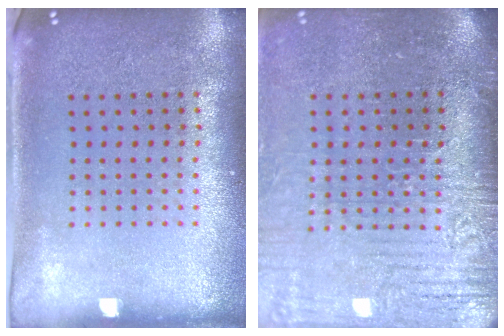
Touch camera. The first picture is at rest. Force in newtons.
{"total": 4.0, "press": 3.5, "slide": 2.0}